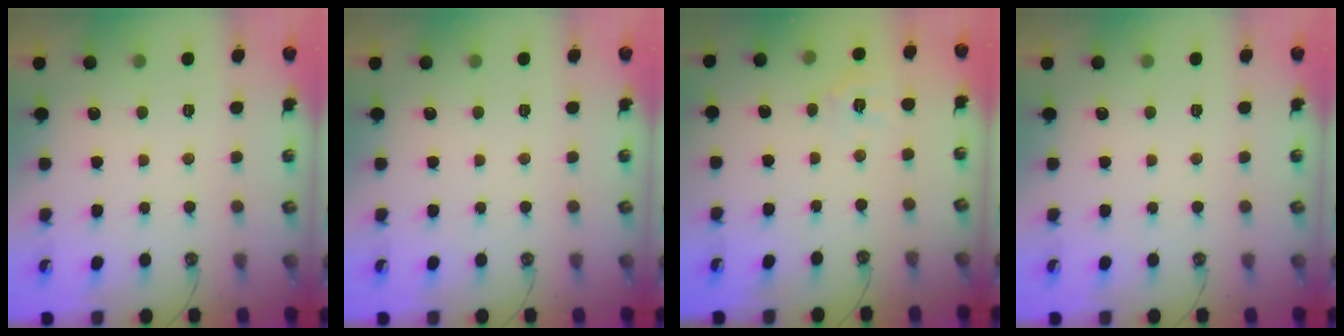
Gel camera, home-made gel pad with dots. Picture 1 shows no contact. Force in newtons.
{"total": 0.0}
{"total": 3.5, "press": 3.5, "slide": 0.3}
{"total": 0.0}